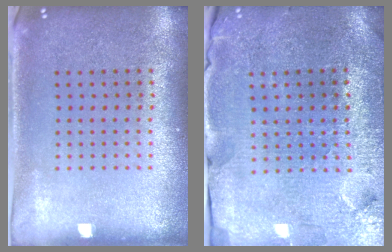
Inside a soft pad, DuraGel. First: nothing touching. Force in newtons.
{"total": 3.8, "press": 3.6, "slide": 1.1}